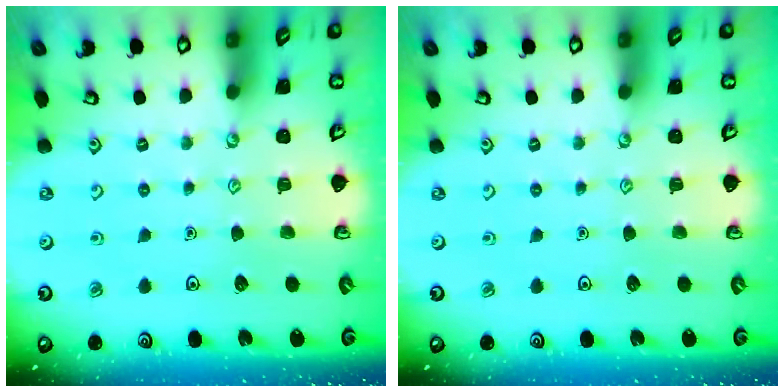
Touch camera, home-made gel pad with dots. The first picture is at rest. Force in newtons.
{"total": 0.0}